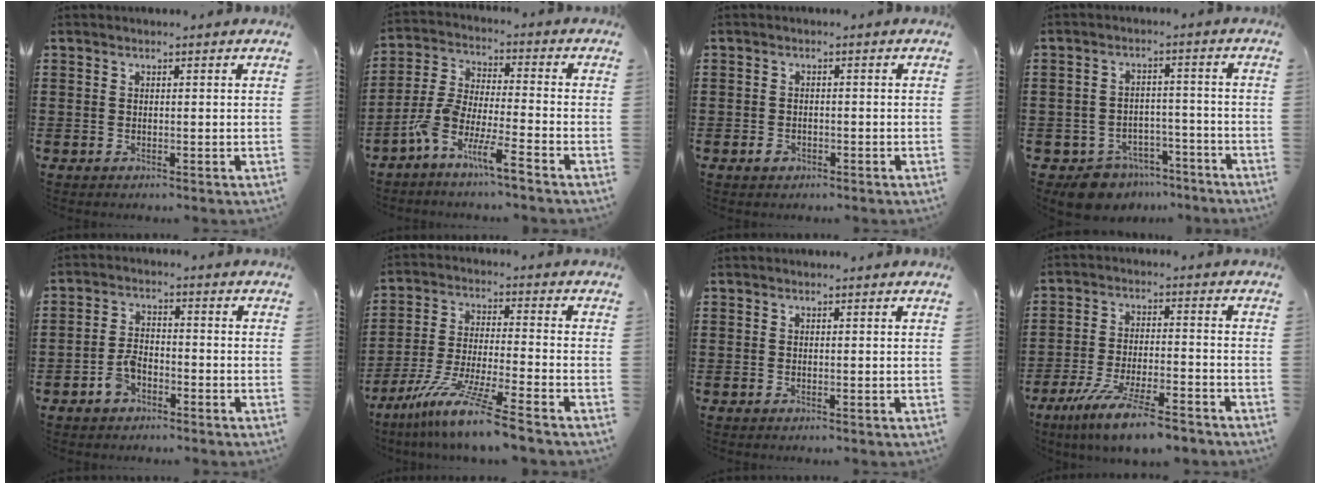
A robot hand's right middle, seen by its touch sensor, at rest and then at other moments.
{"total": 7.9, "force": [-6.0, 0.4, 5.0], "torque": [-0.123, -0.017, -0.124]}
{"total": 1.1, "force": [-0.7, 0.7, 0.5], "torque": [-0.013, 0.000, -0.014]}
{"total": 5.9, "force": [-5.5, 2.1, 0.6], "torque": [-0.021, 0.019, -0.111]}
{"total": 3.9, "force": [-2.6, 2.1, 2.1], "torque": [-0.051, 0.004, -0.053]}
{"total": 10.7, "force": [-8.7, -0.9, 6.2], "torque": [-0.128, -0.007, -0.175]}
{"total": 0.0}
{"total": 9.1, "force": [-7.5, 0.6, 5.1], "torque": [-0.106, -0.001, -0.144]}